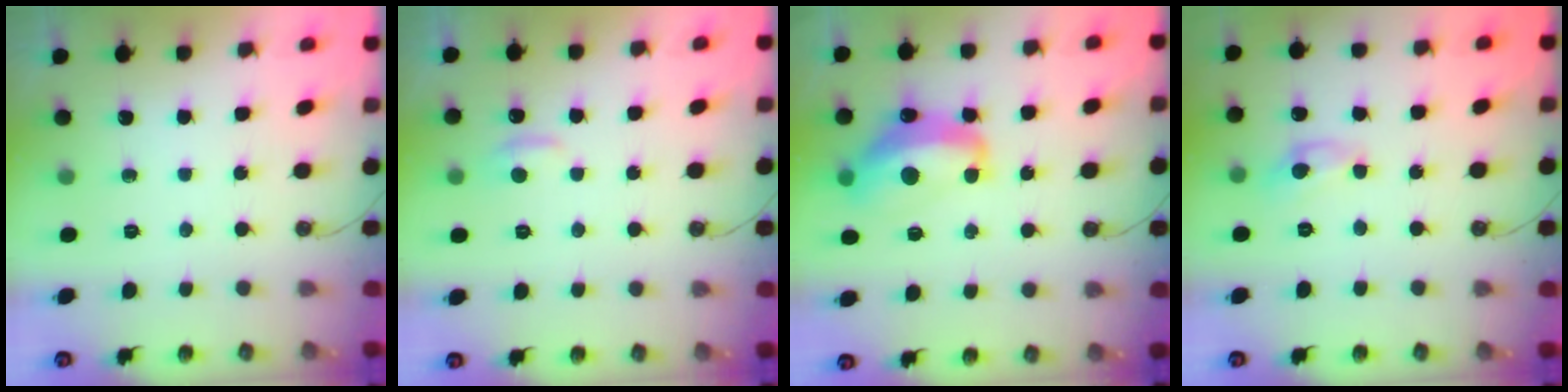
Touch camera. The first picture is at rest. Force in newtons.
{"total": 1.0, "press": 0.7, "slide": 0.7}
{"total": 9.2, "press": 9.2, "slide": 0.9}
{"total": 3.2, "press": 3.1, "slide": 0.3}